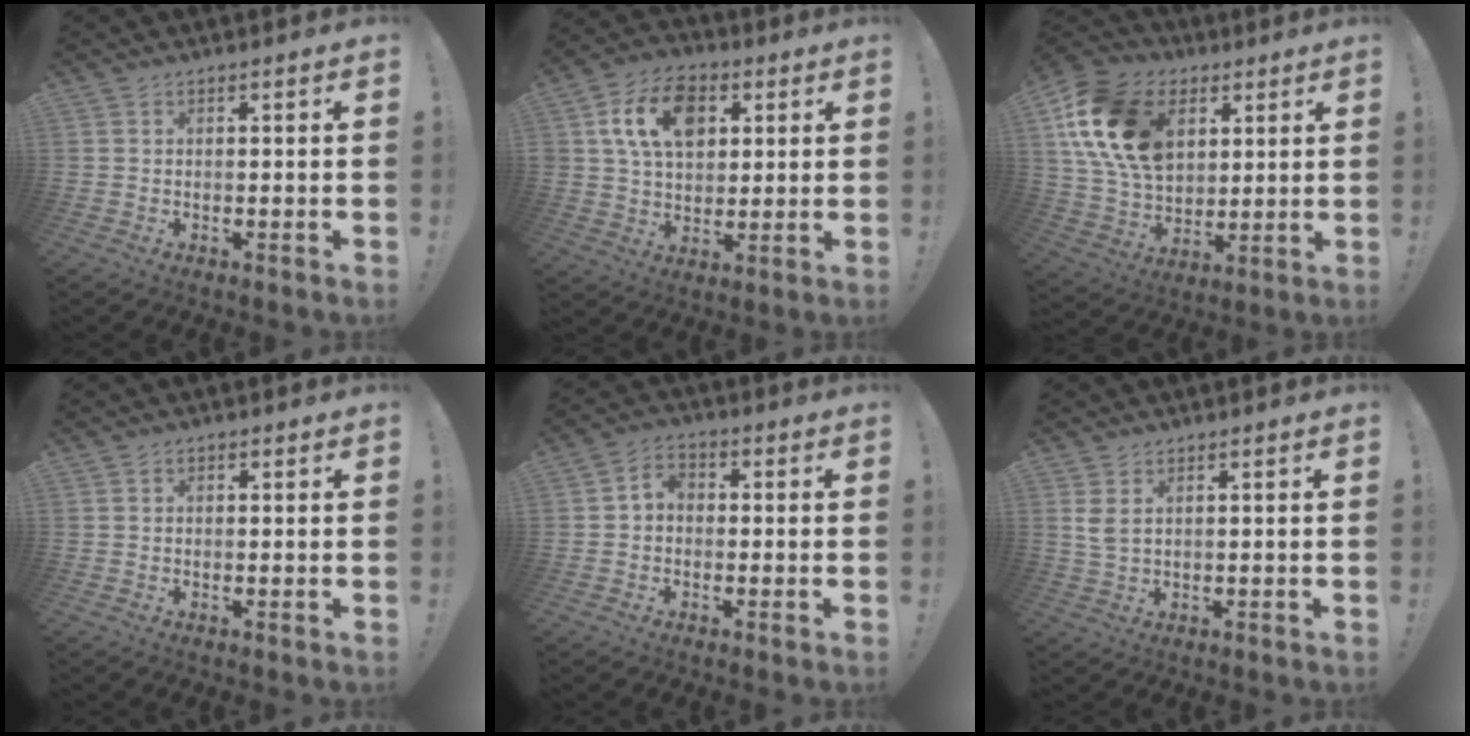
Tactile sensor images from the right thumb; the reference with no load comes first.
{"total": 15.5, "force": [5.6, 11.0, 9.3], "torque": [-0.149, -0.003, 0.109]}
{"total": 20.7, "force": [7.3, 14.6, 12.7], "torque": [-0.233, -0.022, 0.141]}
{"total": 0.8, "force": [0.3, 0.6, 0.4], "torque": [-0.003, 0.001, 0.003]}
{"total": 4.6, "force": [-0.7, 3.6, 2.7], "torque": [-0.050, 0.017, -0.010]}
{"total": 3.8, "force": [1.4, 1.9, 3.0], "torque": [-0.063, -0.002, 0.025]}